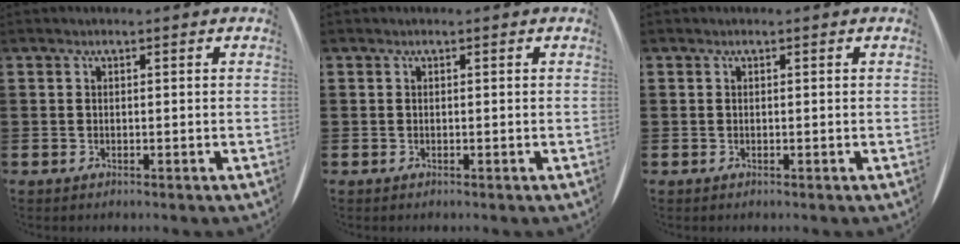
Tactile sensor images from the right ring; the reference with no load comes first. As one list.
[{"total": 0.0}, {"total": 0.0}]